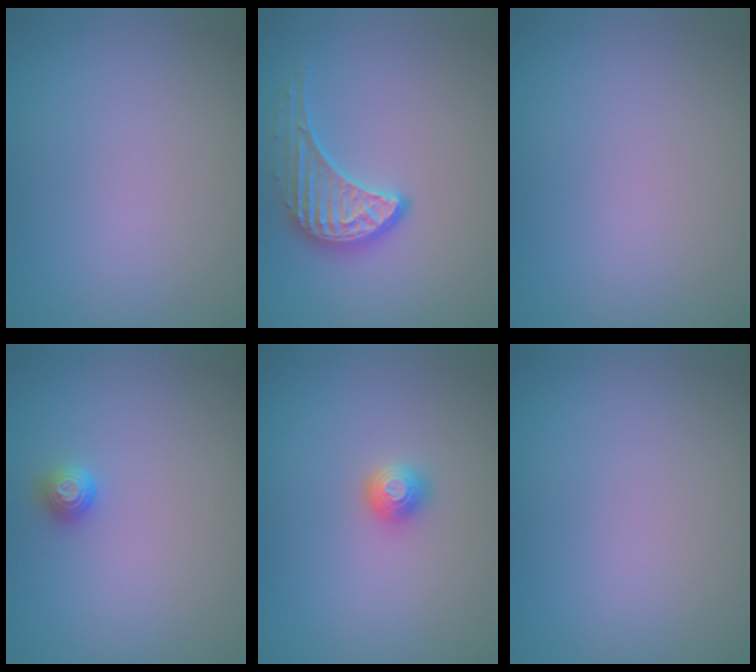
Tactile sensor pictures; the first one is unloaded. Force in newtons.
{"total": 3.5, "press": 3.0, "slide": 1.8}
{"total": 0.0}
{"total": 1.1, "press": 1.1, "slide": 0.4}
{"total": 1.3, "press": 1.2, "slide": 0.4}
{"total": 0.0}